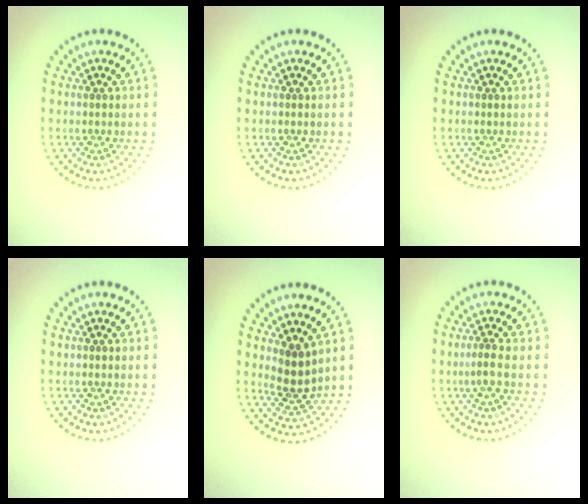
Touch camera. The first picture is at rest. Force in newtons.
{"total": 0.0}
{"total": 0.0}
{"total": 0.0}
{"total": 2.6, "press": 2.1, "slide": 1.6}
{"total": 1.1, "press": 0.8, "slide": 0.8}